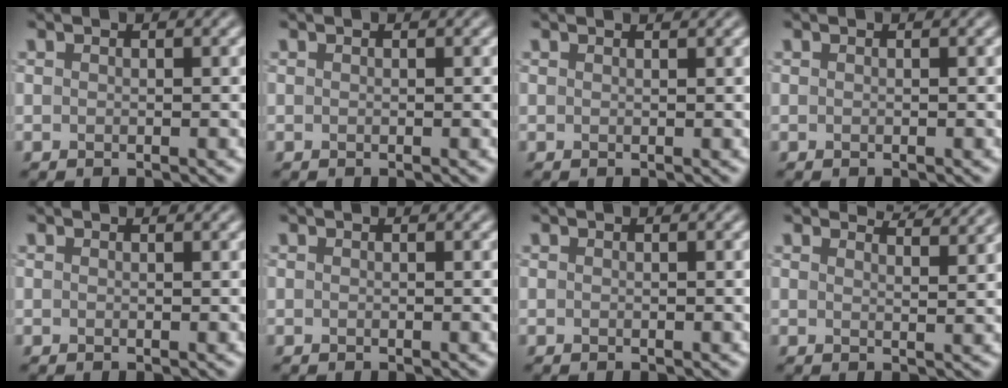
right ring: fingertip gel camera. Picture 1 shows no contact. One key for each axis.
{"total": 0.0}
{"total": 1.1, "fx": 1.1, "fy": 0.1, "fz": 0.2, "tx": -0.005, "ty": -0.004, "tz": 0.008}
{"total": 0.0}
{"total": 0.5, "fx": 0.5, "fy": 0.0, "fz": 0.1, "tx": 0.000, "ty": 0.000, "tz": 0.007}
{"total": 0.0}
{"total": 0.0}
{"total": 3.7, "fx": 3.6, "fy": 0.4, "fz": 0.8, "tx": -0.012, "ty": 0.004, "tz": 0.041}